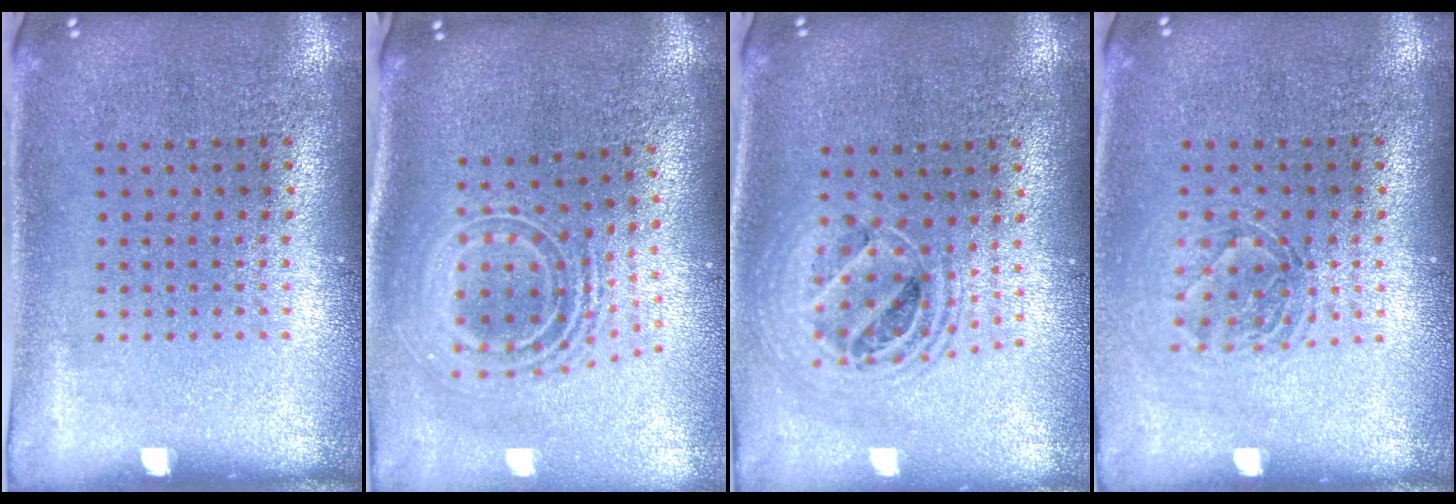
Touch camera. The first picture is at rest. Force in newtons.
{"total": 2.5, "press": 1.7, "slide": 1.8}
{"total": 1.8, "press": 1.5, "slide": 1.1}
{"total": 1.2, "press": 1.1, "slide": 0.6}